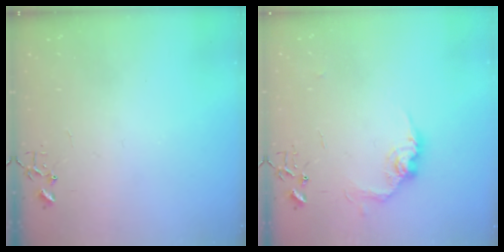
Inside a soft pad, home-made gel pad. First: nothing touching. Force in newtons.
{"total": 11.3, "press": 11.3, "slide": 0.6}